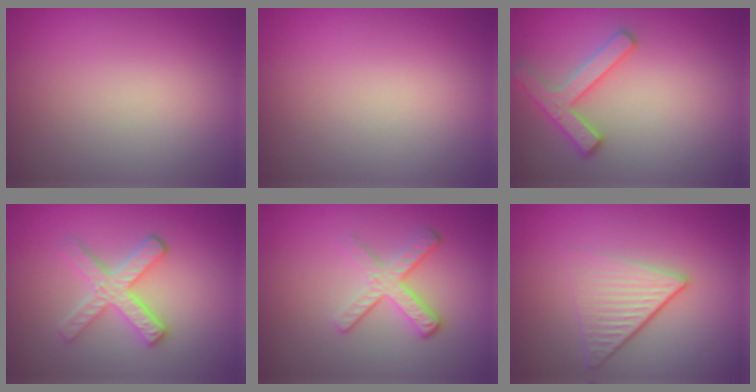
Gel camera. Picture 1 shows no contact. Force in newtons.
{"total": 0.0}
{"total": 2.8, "press": 2.8, "slide": 0.3}
{"total": 3.6, "press": 3.1, "slide": 1.8}
{"total": 3.6, "press": 2.5, "slide": 2.7}
{"total": 4.5, "press": 2.9, "slide": 3.5}